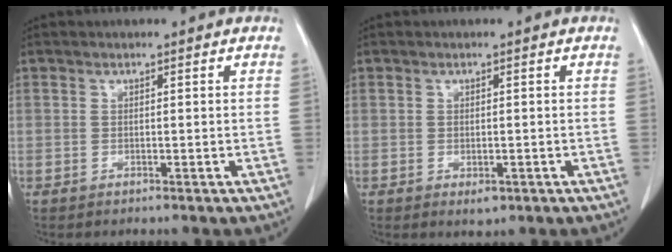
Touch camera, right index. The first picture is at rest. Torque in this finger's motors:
{"motor_torque": [0.06, 0.14, 0.05, 0.02]}